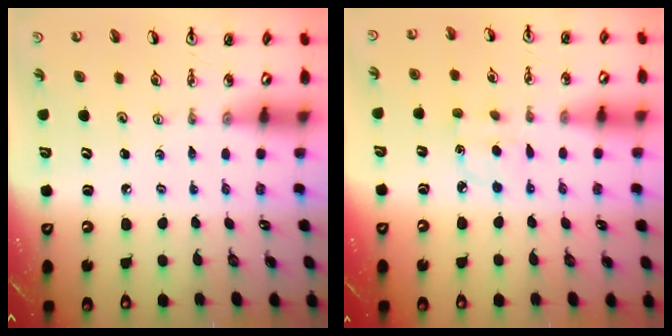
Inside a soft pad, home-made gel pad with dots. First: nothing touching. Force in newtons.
{"total": 4.6, "press": 4.5, "slide": 0.5}